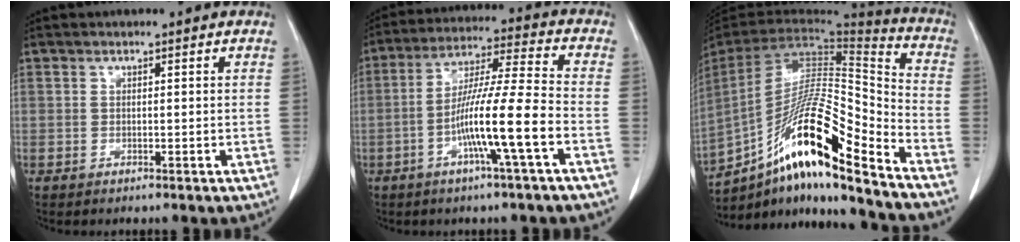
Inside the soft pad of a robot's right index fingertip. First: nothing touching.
{"total": 12.3, "force": [-4.3, -0.9, 11.5], "torque": [-0.213, 0.002, -0.081]}
{"total": 21.9, "force": [-14.1, 1.9, 16.7], "torque": [-0.307, -0.001, -0.254]}